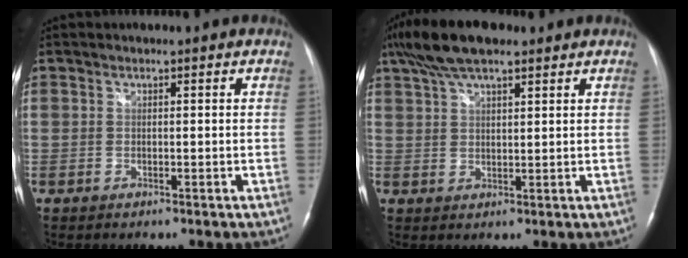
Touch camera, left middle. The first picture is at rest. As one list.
[{"total": 9.8, "force": [7.2, 2.7, 6.2], "torque": [-0.124, 0.027, 0.126]}]